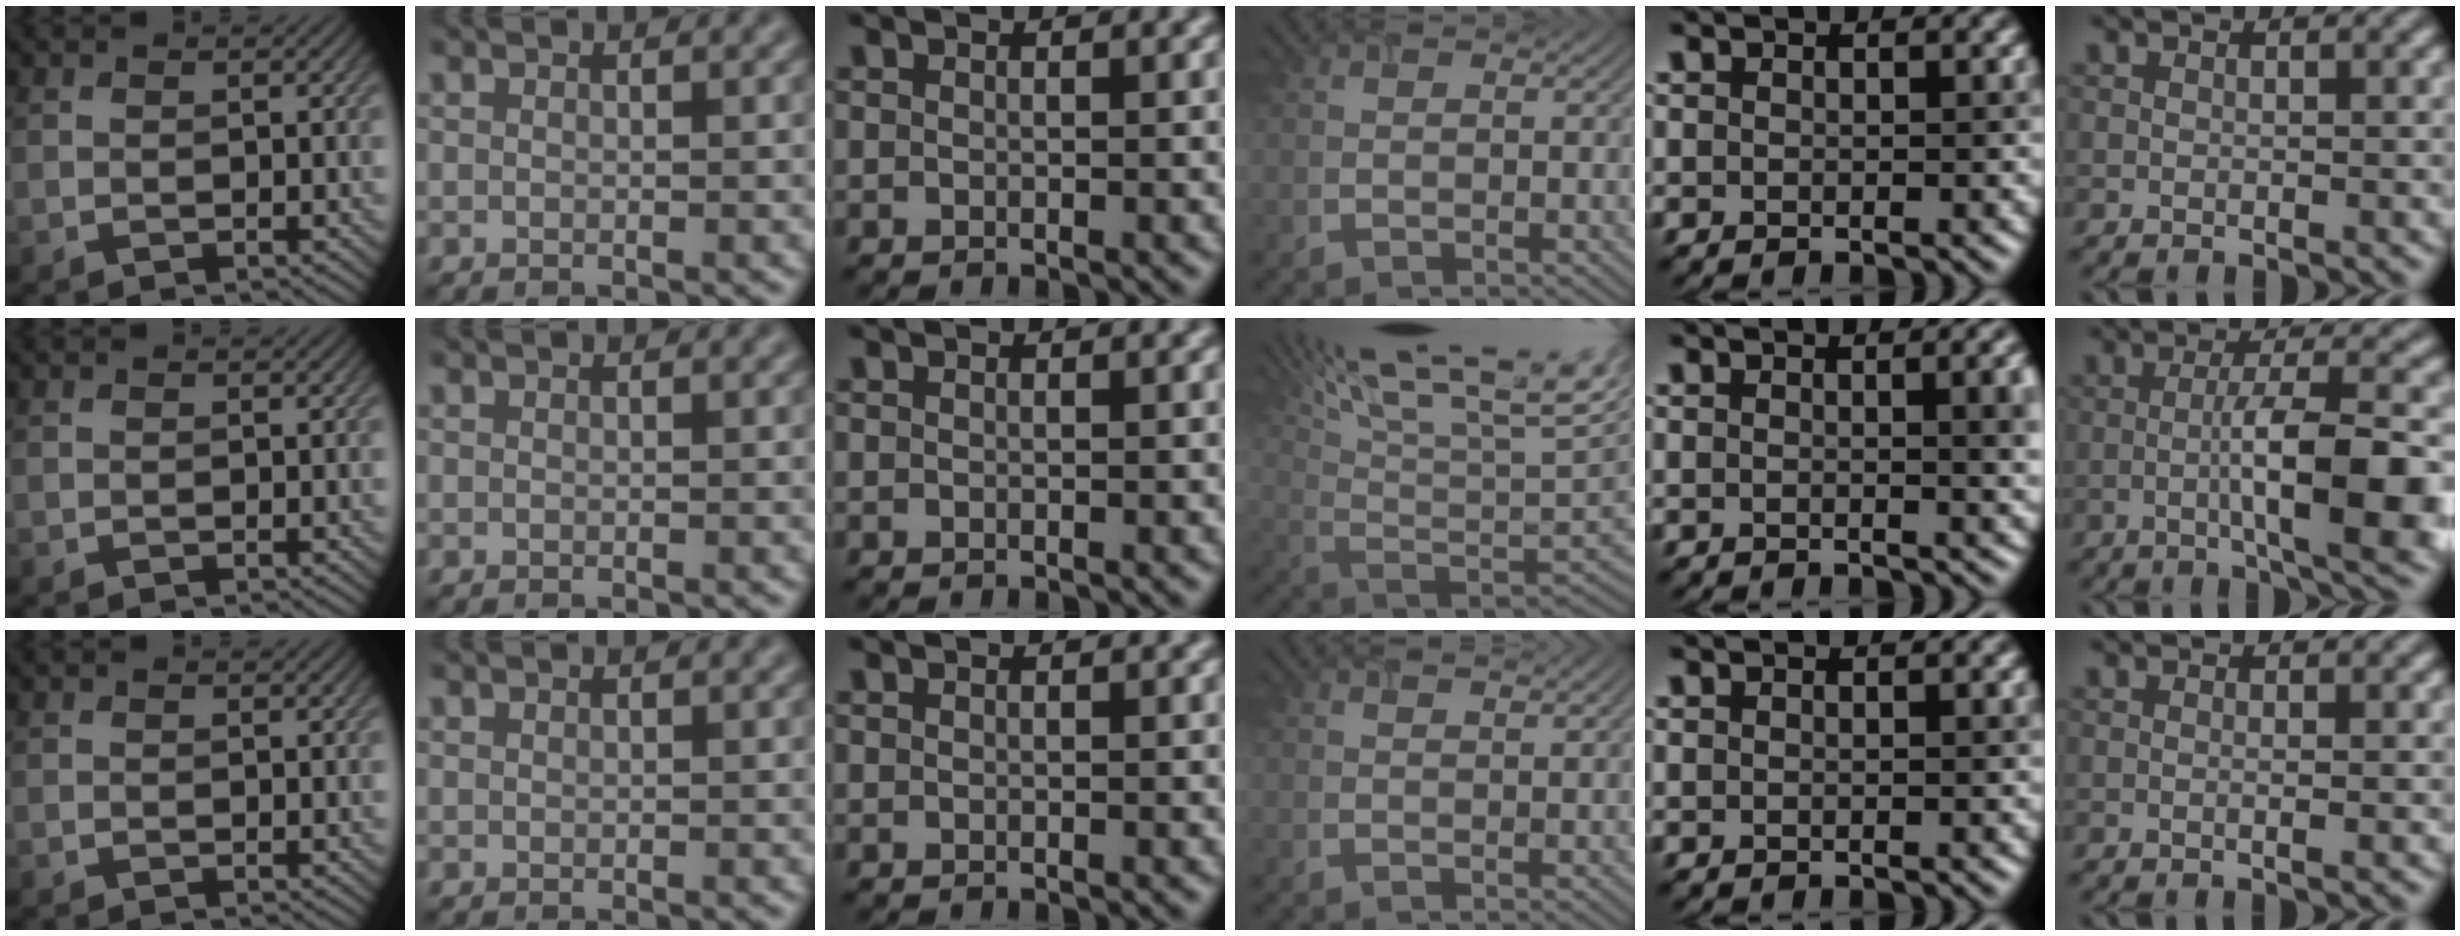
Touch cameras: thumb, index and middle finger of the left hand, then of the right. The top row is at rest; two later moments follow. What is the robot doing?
{"motion": "screw", "object": "timer"}